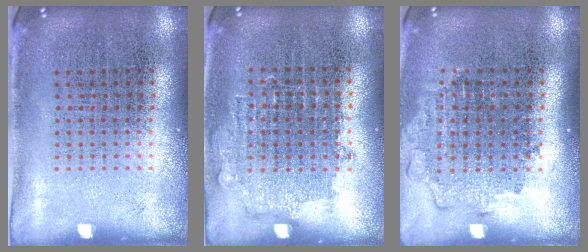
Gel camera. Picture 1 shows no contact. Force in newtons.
{"total": 0.8, "press": 0.8, "slide": 0.3}
{"total": 1.1, "press": 1.0, "slide": 0.5}